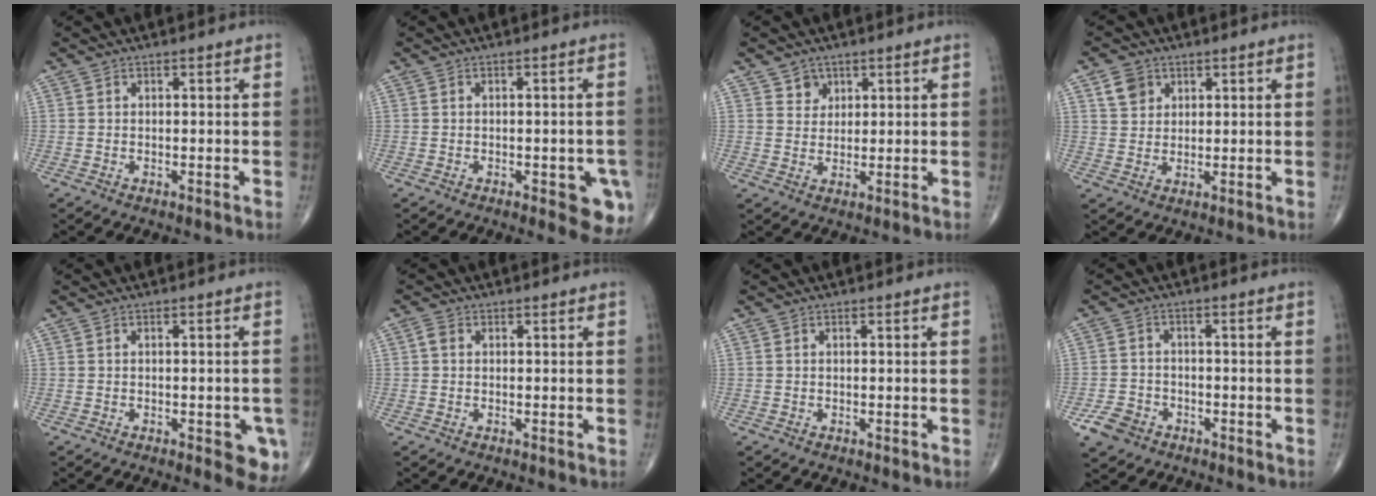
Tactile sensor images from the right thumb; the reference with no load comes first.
{"total": 7.3, "force": [-2.8, 2.8, 6.1], "torque": [-0.047, -0.002, -0.031]}
{"total": 3.2, "force": [1.9, 2.5, 0.5], "torque": [0.012, -0.012, 0.032]}
{"total": 4.6, "force": [2.2, 3.7, 1.6], "torque": [-0.012, -0.007, 0.043]}
{"total": 6.1, "force": [-2.4, 2.4, 5.0], "torque": [-0.036, -0.002, -0.025]}
{"total": 1.3, "force": [0.1, 1.0, 0.9], "torque": [-0.015, 0.004, 0.000]}
{"total": 0.0}
{"total": 5.3, "force": [-3.0, 4.0, 1.9], "torque": [-0.031, 0.015, -0.051]}